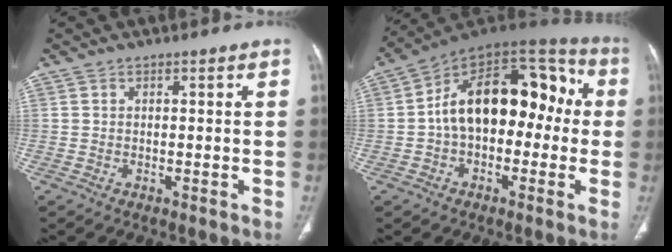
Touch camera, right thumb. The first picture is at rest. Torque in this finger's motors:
{"motor_torque": [2.38, 2.63, 1.86, -0.67, 0.24]}